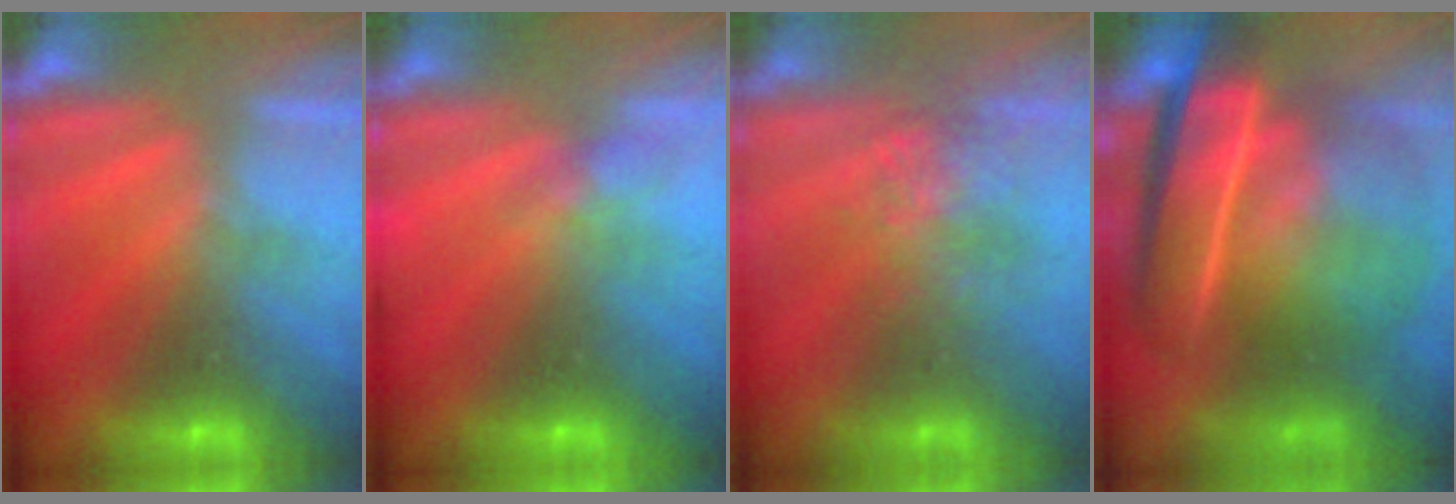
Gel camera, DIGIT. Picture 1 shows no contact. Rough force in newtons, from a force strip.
{"total": 3.5}
{"total": 3.8}
{"total": 5.9}